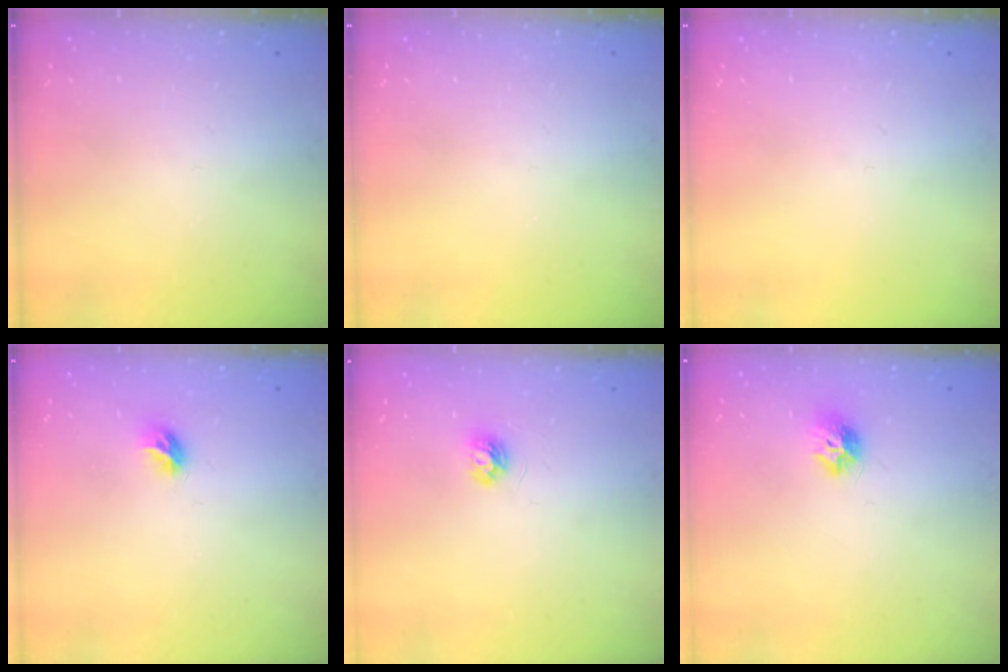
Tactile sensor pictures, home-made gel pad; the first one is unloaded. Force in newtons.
{"total": 0.0}
{"total": 0.0}
{"total": 5.8, "press": 5.8, "slide": 0.5}
{"total": 3.8, "press": 3.8, "slide": 0.4}
{"total": 7.9, "press": 7.9, "slide": 0.4}